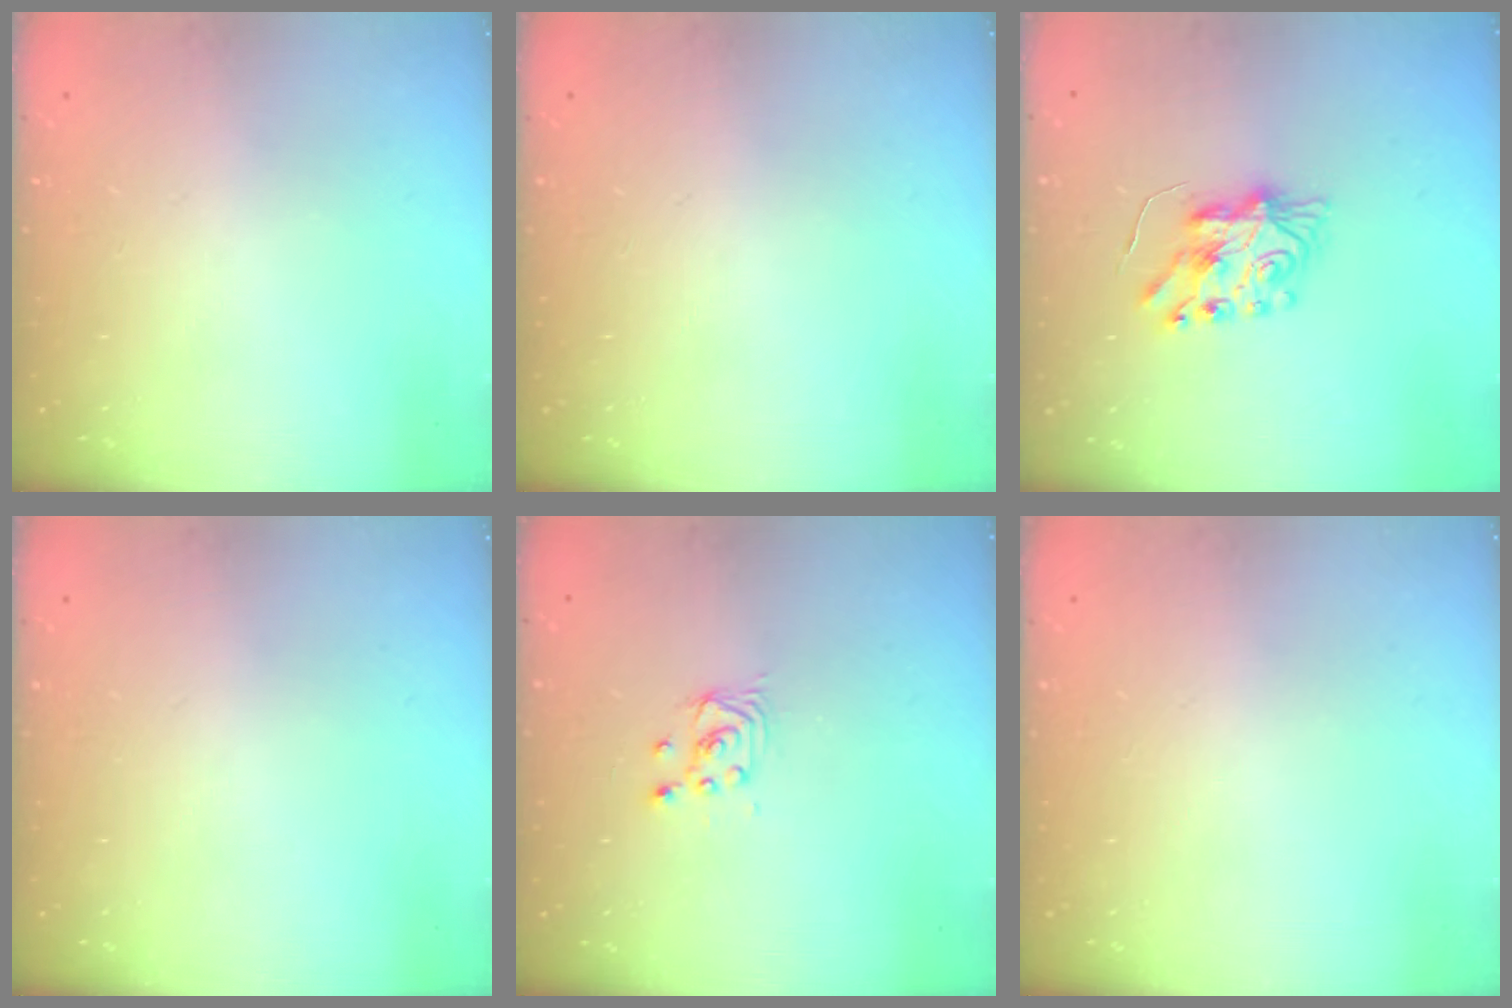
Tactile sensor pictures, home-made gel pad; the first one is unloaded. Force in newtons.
{"total": 0.0}
{"total": 7.4, "press": 7.4, "slide": 0.2}
{"total": 0.0}
{"total": 2.5, "press": 2.5, "slide": 0.2}
{"total": 0.0}